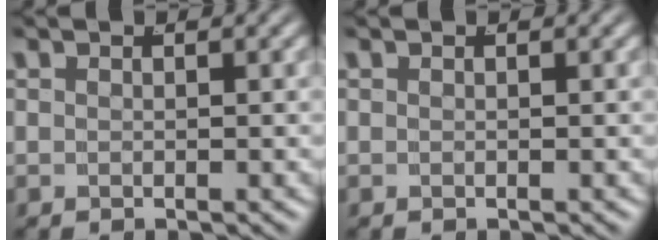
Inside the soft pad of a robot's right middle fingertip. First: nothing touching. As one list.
[{"total": 0.0}]